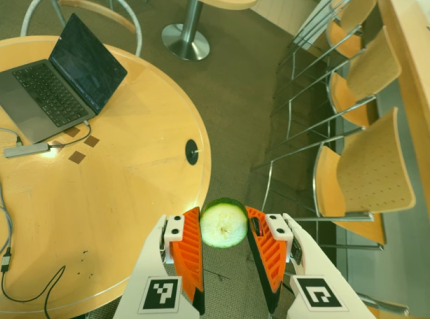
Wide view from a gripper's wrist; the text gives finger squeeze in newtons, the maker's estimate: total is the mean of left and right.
{"total": 9.0, "left": 9.1, "right": 9.0}